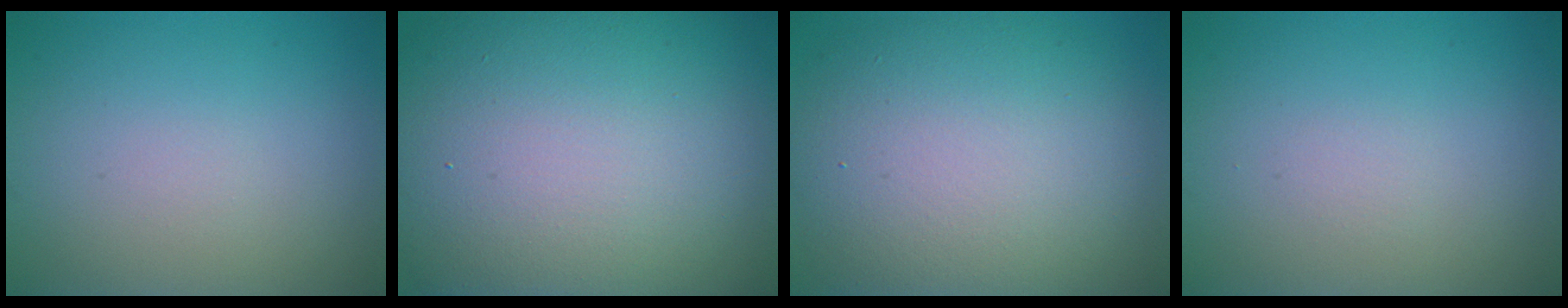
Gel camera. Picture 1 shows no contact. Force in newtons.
{"total": 20.5, "press": 20.5, "slide": 0.9}
{"total": 12.3, "press": 12.3, "slide": 0.9}
{"total": 0.5, "press": 0.5, "slide": 0.0}